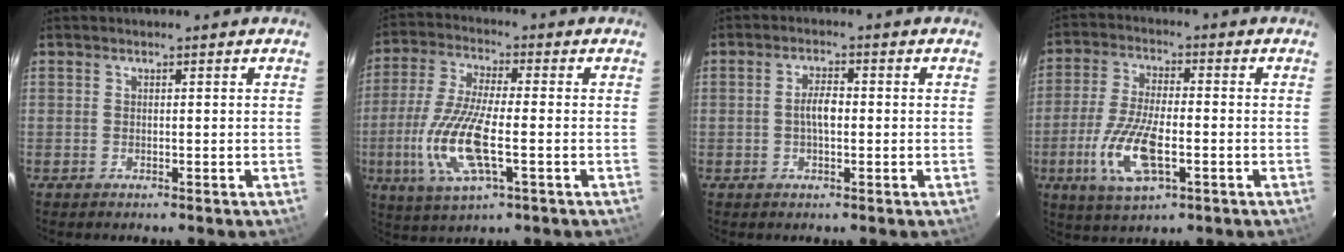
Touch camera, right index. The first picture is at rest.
{"total": 14.2, "force": [-3.5, 4.0, 13.2], "torque": [-0.282, -0.012, -0.068]}
{"total": 3.4, "force": [-0.3, 1.4, 3.1], "torque": [-0.060, 0.007, -0.006]}
{"total": 12.4, "force": [-3.9, 4.5, 10.8], "torque": [-0.231, -0.011, -0.073]}